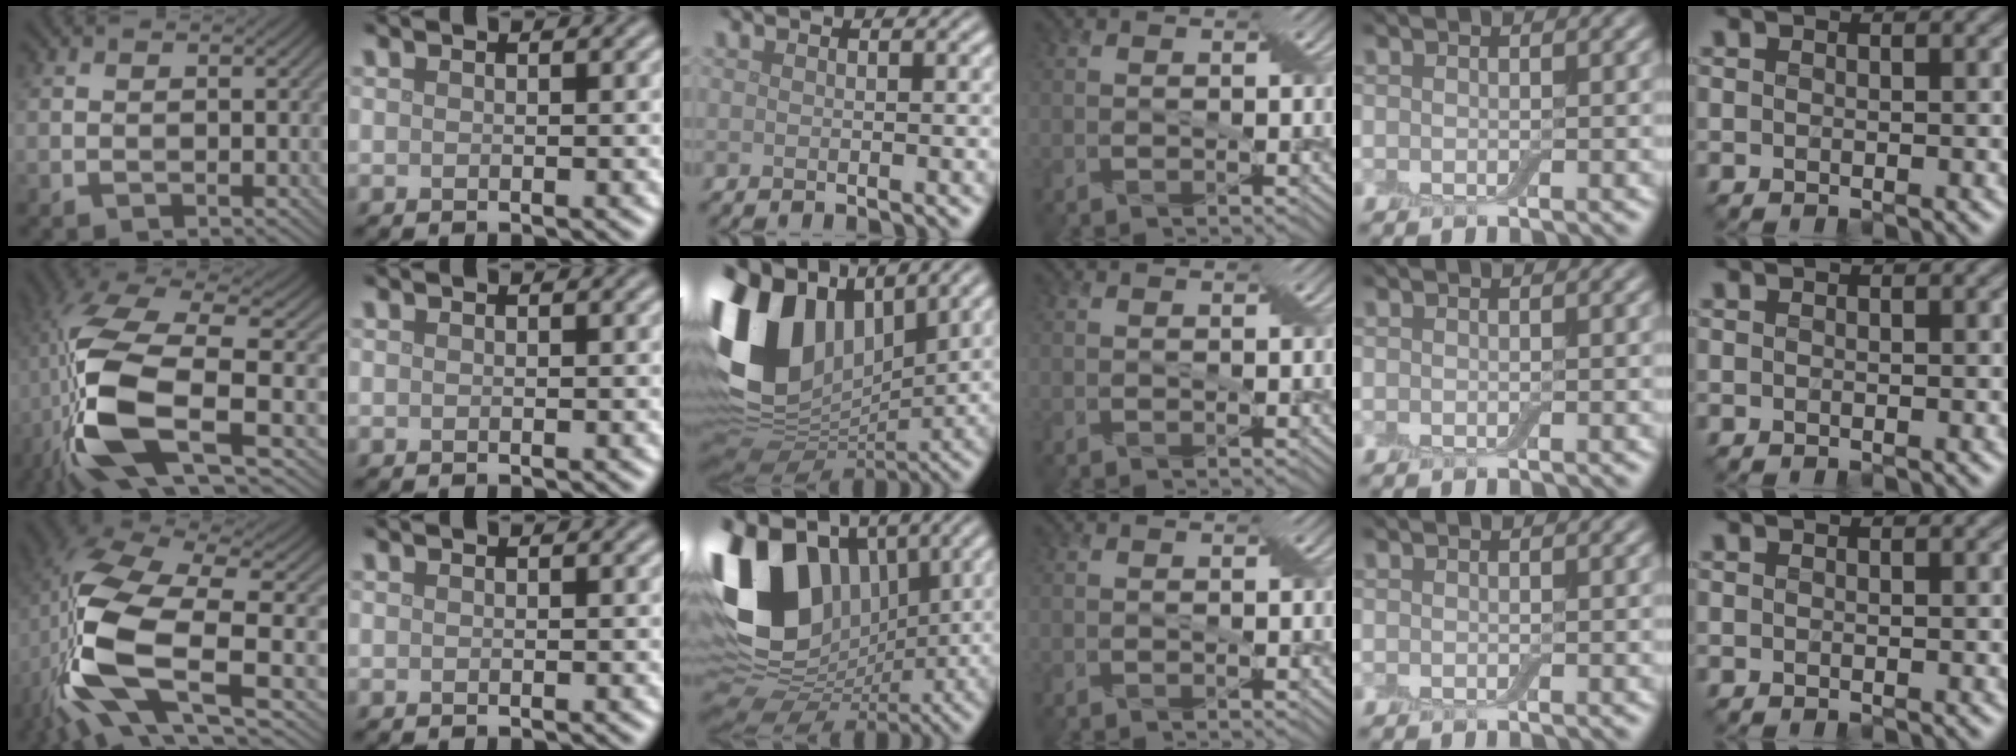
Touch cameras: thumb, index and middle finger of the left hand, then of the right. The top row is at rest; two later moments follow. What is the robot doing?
{"motion": "cut", "object": "cling film"}